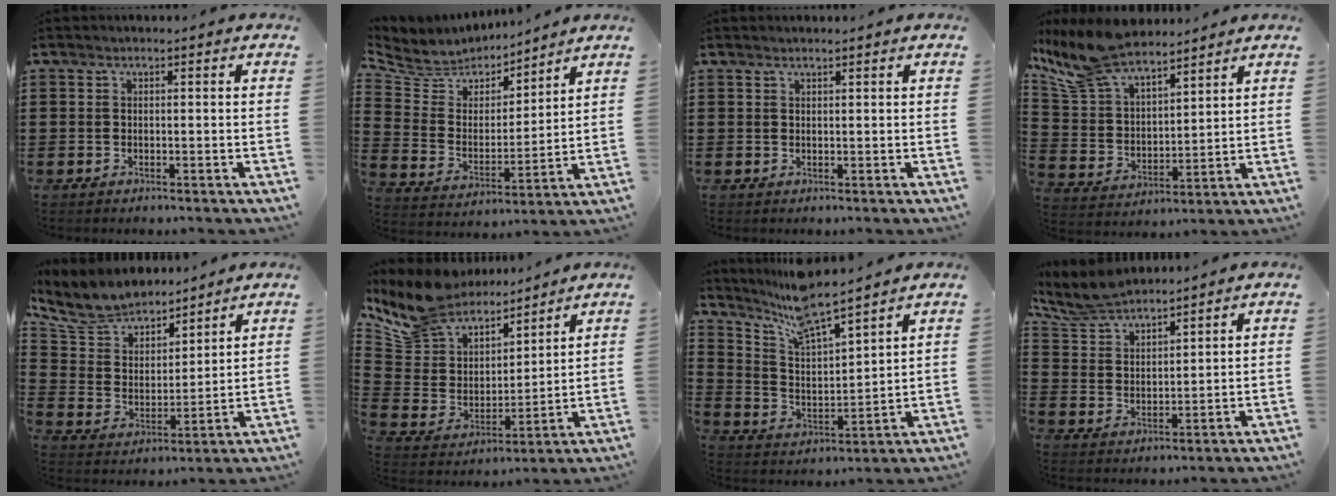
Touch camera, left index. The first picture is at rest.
{"total": 6.1, "force": [5.5, 2.6, 0.1], "torque": [-0.047, -0.041, 0.095]}
{"total": 0.7, "force": [0.7, 0.0, 0.3], "torque": [-0.006, -0.002, 0.014]}
{"total": 11.0, "force": [9.5, 3.2, 4.6], "torque": [-0.127, -0.033, 0.177]}
{"total": 7.9, "force": [7.3, 2.6, 1.6], "torque": [-0.075, -0.048, 0.131]}
{"total": 9.9, "force": [9.1, 3.7, -0.1], "torque": [-0.062, -0.073, 0.169]}
{"total": 8.1, "force": [7.2, 0.4, 3.7], "torque": [-0.100, -0.042, 0.124]}
{"total": 6.7, "force": [6.3, 1.3, 2.1], "torque": [-0.066, -0.021, 0.116]}